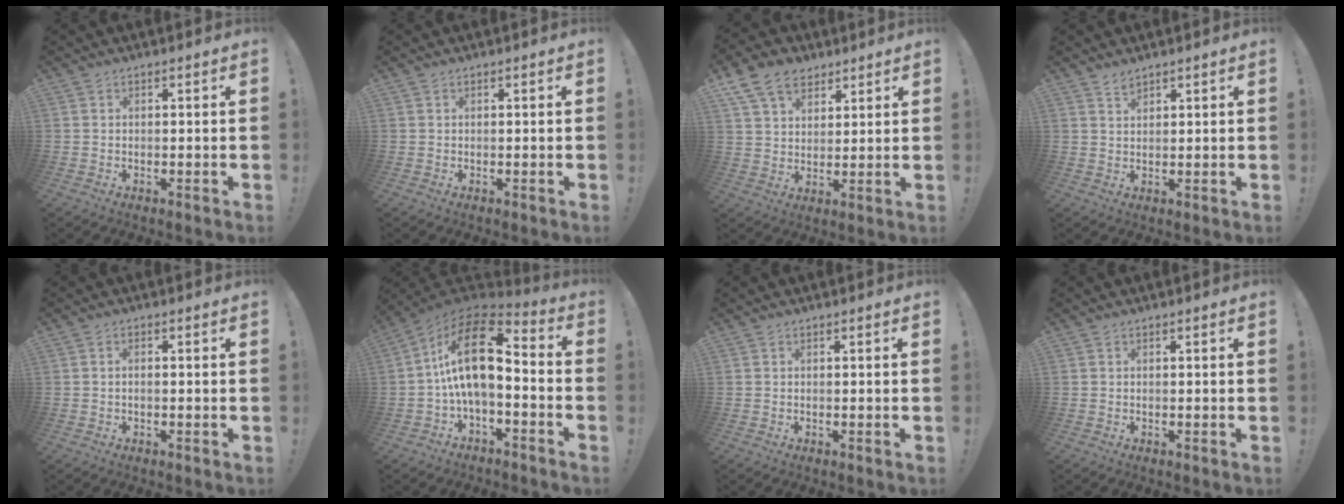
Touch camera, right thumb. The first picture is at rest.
{"total": 0.0}
{"total": 12.2, "force": [7.4, 8.3, 5.0], "torque": [-0.087, -0.034, 0.144]}
{"total": 2.5, "force": [2.2, 0.8, 0.8], "torque": [-0.001, -0.017, 0.039]}
{"total": 1.2, "force": [-0.5, 0.3, 1.0], "torque": [-0.017, 0.003, -0.009]}
{"total": 16.9, "force": [1.9, 7.9, 14.9], "torque": [-0.265, -0.005, 0.033]}
{"total": 0.0}
{"total": 0.0}